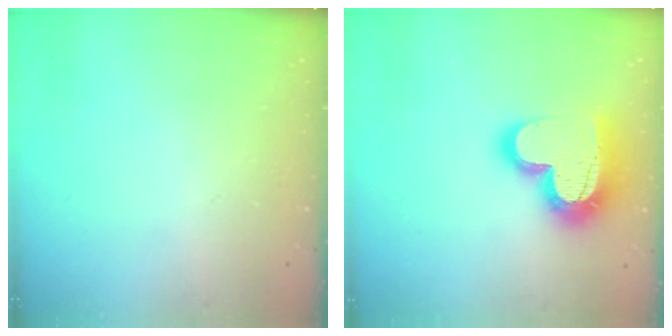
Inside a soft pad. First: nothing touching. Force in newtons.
{"total": 21.1, "press": 21.0, "slide": 1.9}